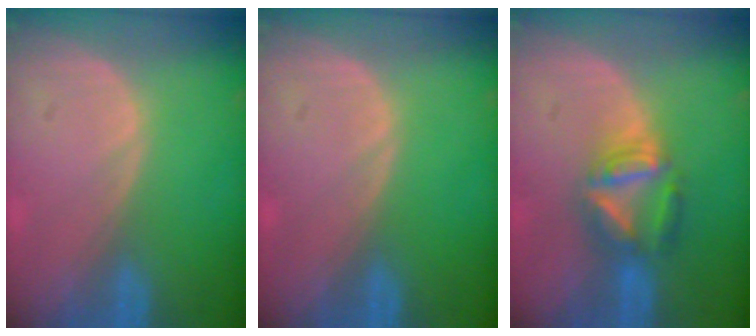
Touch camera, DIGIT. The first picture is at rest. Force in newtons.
{"total": 0.0}
{"total": 6.6, "press": 6.3, "slide": 2.2}